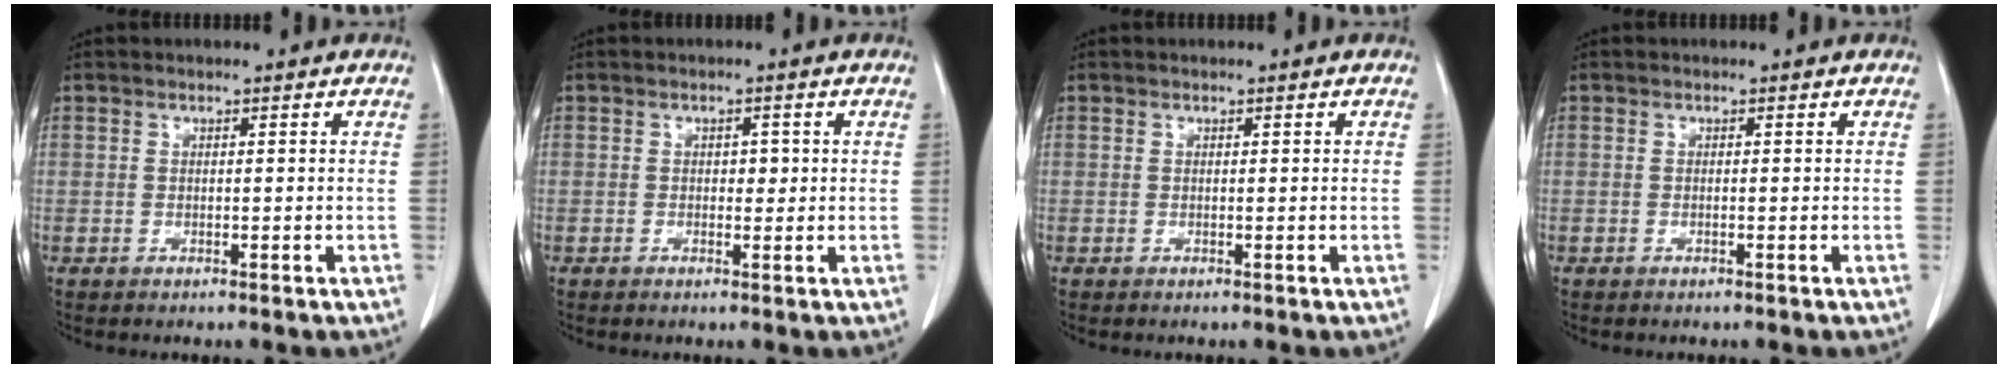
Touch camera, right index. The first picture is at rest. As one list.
[{"total": 1.5, "force": [0.1, 1.0, 1.1], "torque": [-0.010, 0.003, 0.000]}, {"total": 0.0}, {"total": 0.0}]